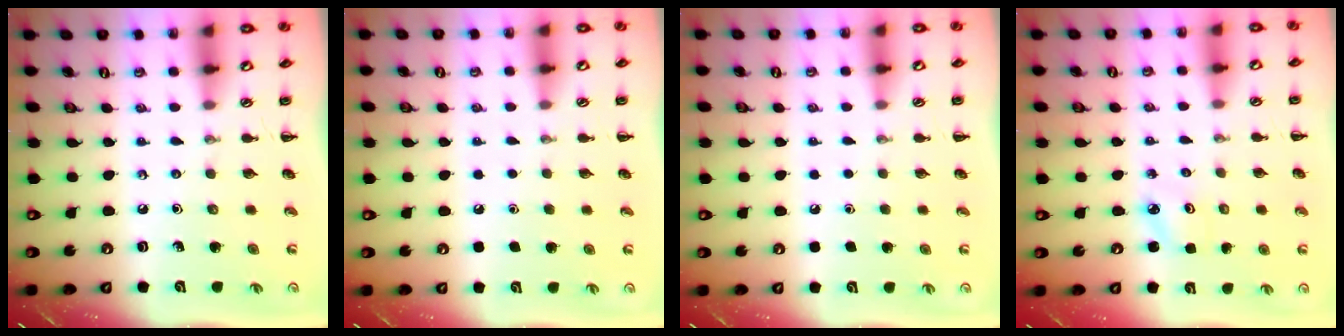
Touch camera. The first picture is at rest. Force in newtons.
{"total": 1.8, "press": 1.8, "slide": 0.1}
{"total": 1.8, "press": 1.7, "slide": 0.1}
{"total": 2.5, "press": 2.4, "slide": 0.6}